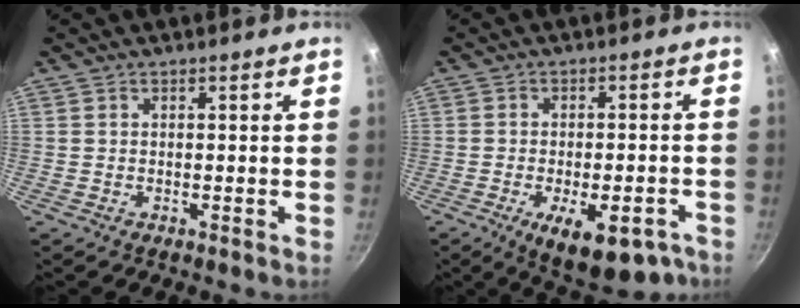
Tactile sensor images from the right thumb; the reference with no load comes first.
{"total": 12.7, "force": [-6.4, 5.5, 9.5], "torque": [-0.111, 0.021, -0.077]}